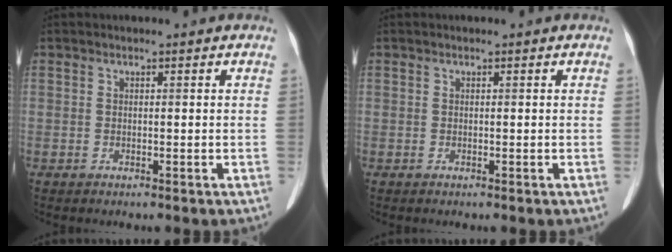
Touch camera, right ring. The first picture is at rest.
{"total": 0.0}